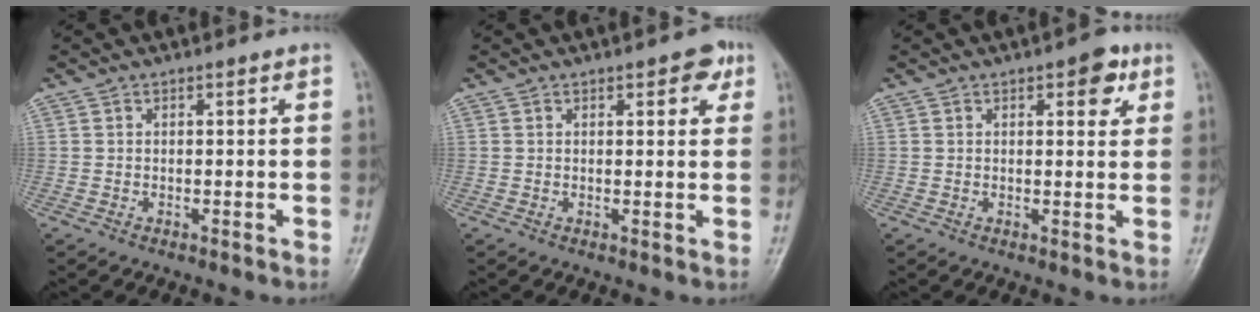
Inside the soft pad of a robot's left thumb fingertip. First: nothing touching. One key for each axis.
{"total": 3.7, "fx": 1.8, "fy": 1.7, "fz": 2.7, "tx": -0.015, "ty": -0.002, "tz": 0.014}
{"total": 4.6, "fx": 2.2, "fy": 2.1, "fz": 3.4, "tx": -0.026, "ty": -0.005, "tz": 0.021}